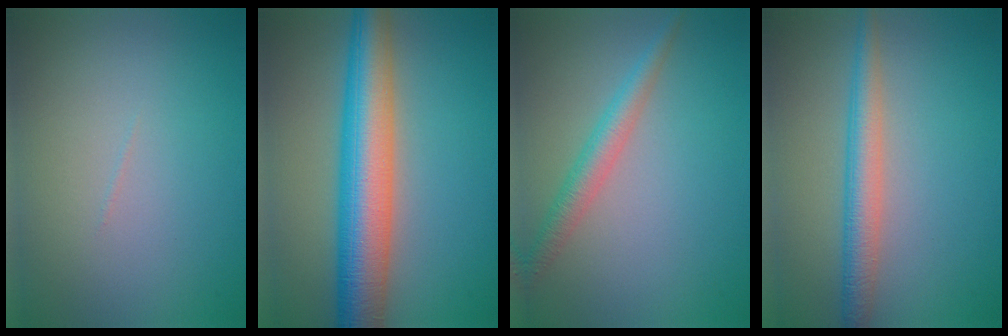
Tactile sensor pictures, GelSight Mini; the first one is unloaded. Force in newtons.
{"total": 8.8, "press": 8.8, "slide": 0.5}
{"total": 2.7, "press": 2.7, "slide": 0.0}
{"total": 3.4, "press": 3.4, "slide": 0.1}